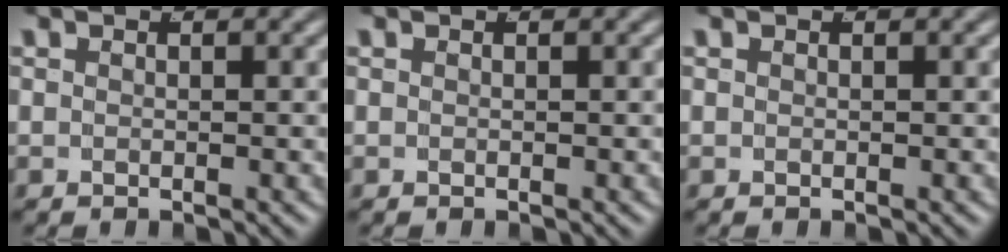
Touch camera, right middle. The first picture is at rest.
{"total": 0.0}
{"total": 0.0}